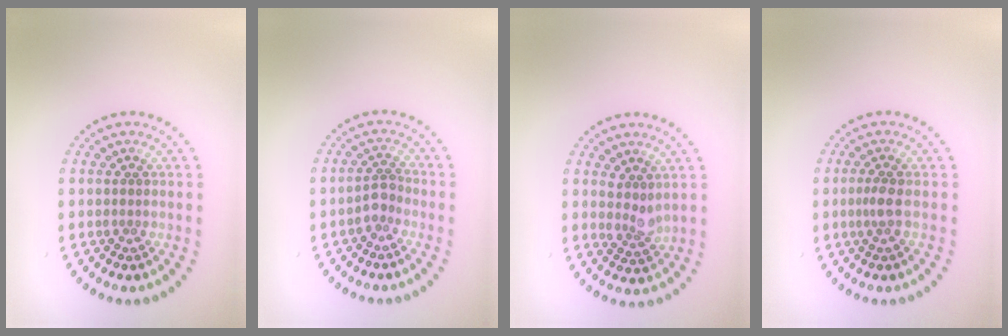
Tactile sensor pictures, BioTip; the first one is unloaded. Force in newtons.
{"total": 1.6, "press": 1.3, "slide": 1.0}
{"total": 1.9, "press": 1.5, "slide": 1.2}
{"total": 1.4, "press": 1.1, "slide": 0.9}